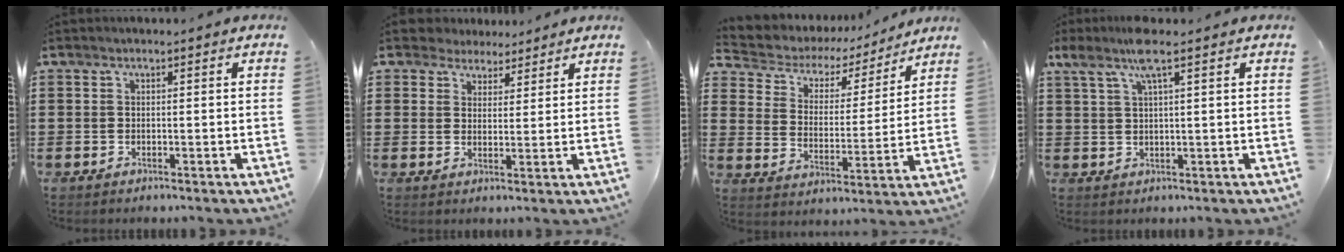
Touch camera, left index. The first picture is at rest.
{"total": 3.8, "force": [3.3, 2.0, -0.1], "torque": [-0.016, 0.003, 0.063]}
{"total": 4.4, "force": [3.6, 2.2, 1.2], "torque": [-0.048, -0.025, 0.052]}
{"total": 5.6, "force": [3.1, 0.7, 4.6], "torque": [-0.099, 0.006, 0.053]}